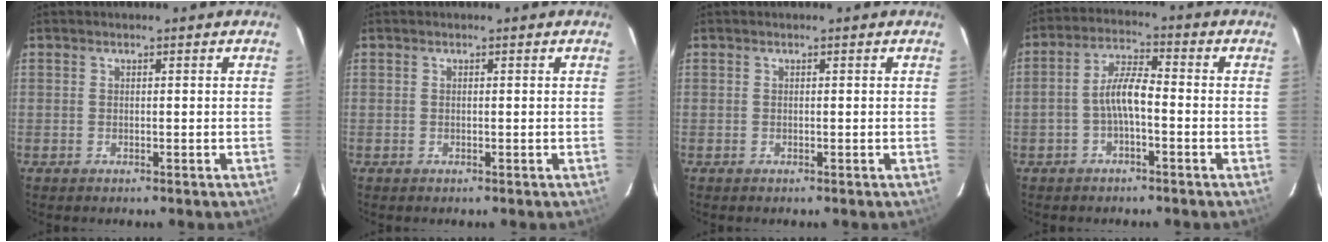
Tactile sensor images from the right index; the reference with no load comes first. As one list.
[{"total": 0.0}, {"total": 0.0}, {"total": 5.7, "force": [-1.8, 1.7, 5.1], "torque": [-0.105, 0.016, -0.033]}]